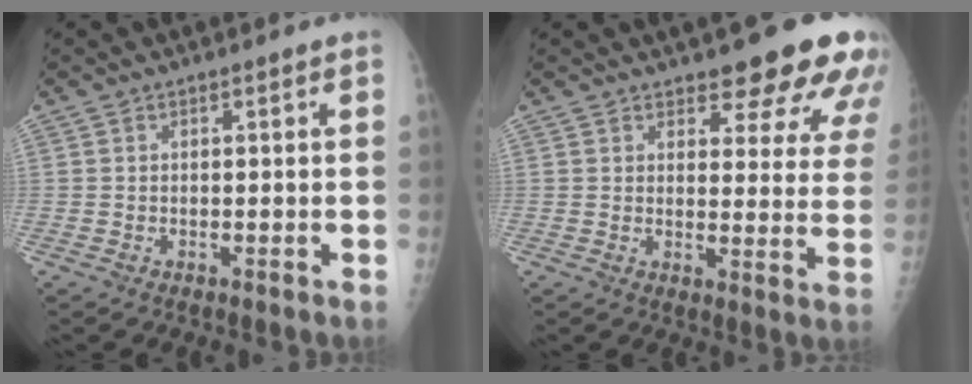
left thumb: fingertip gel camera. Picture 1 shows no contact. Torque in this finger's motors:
{"motor_torque": [0.30, 0.31, 0.91, -0.58, 0.03]}